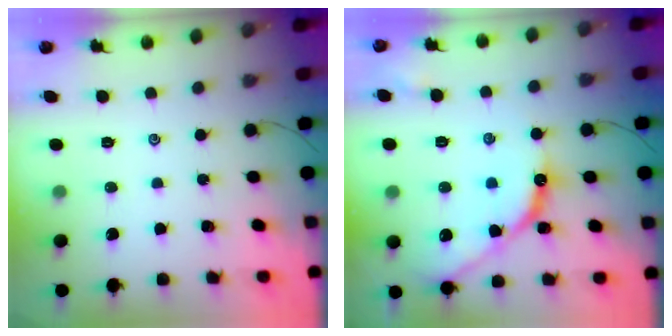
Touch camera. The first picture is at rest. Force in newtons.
{"total": 11.5, "press": 11.5, "slide": 0.8}